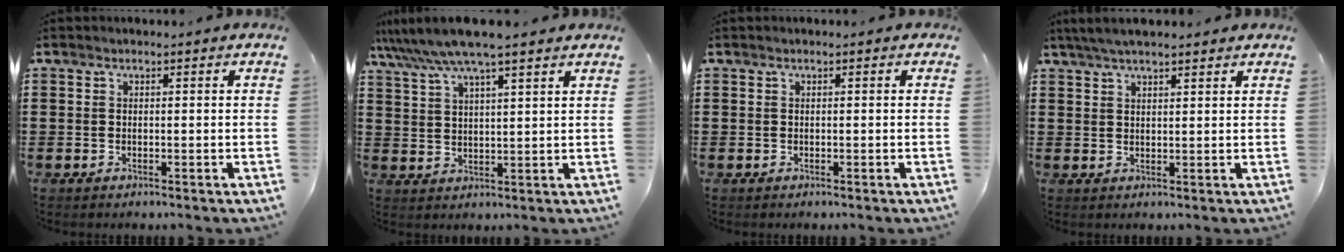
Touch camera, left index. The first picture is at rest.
{"total": 7.4, "force": [6.2, 0.3, 4.1], "torque": [-0.097, -0.018, 0.109]}
{"total": 0.0}
{"total": 3.6, "force": [2.9, 0.7, 2.0], "torque": [-0.044, 0.004, 0.053]}